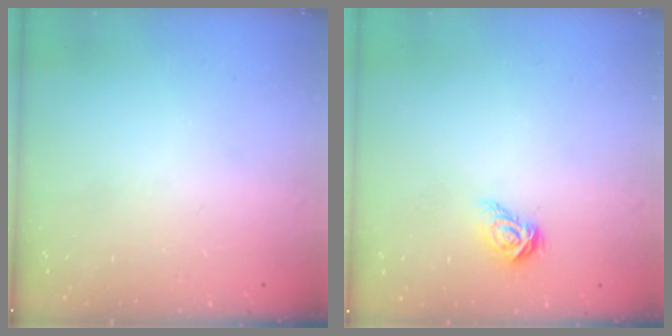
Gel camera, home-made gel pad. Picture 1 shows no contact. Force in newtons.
{"total": 5.7, "press": 5.6, "slide": 0.5}